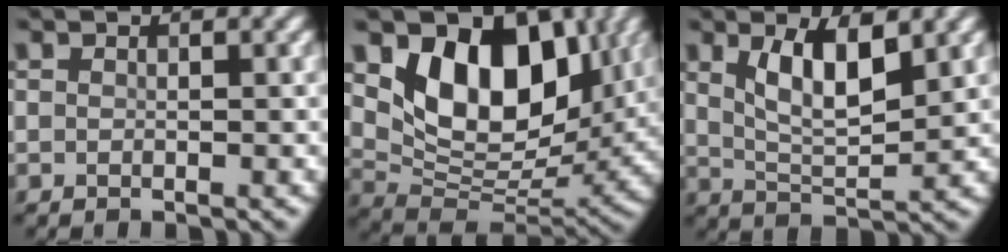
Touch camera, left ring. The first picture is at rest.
{"total": 10.5, "force": [3.9, 6.7, 7.1], "torque": [-0.108, -0.016, 0.064]}
{"total": 5.4, "force": [2.3, 1.9, 4.5], "torque": [-0.092, -0.005, 0.044]}